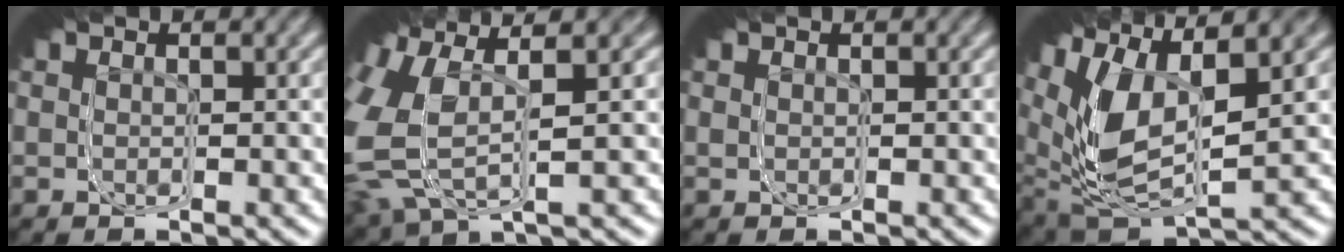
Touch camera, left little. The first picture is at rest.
{"total": 11.9, "force": [2.2, 8.4, 8.1], "torque": [-0.169, 0.003, 0.019]}
{"total": 0.6, "force": [0.1, 0.5, 0.3], "torque": [-0.007, 0.001, 0.001]}
{"total": 11.9, "force": [1.2, 7.8, 8.9], "torque": [-0.140, 0.008, 0.003]}